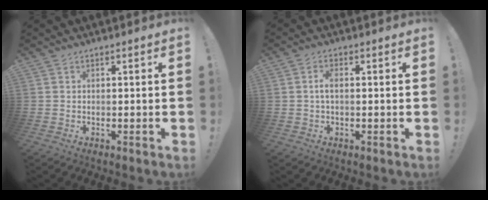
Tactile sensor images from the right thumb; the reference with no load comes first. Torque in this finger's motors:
{"motor_torque": [-0.09, 0.09, 0.07, 0.15, 0.08]}